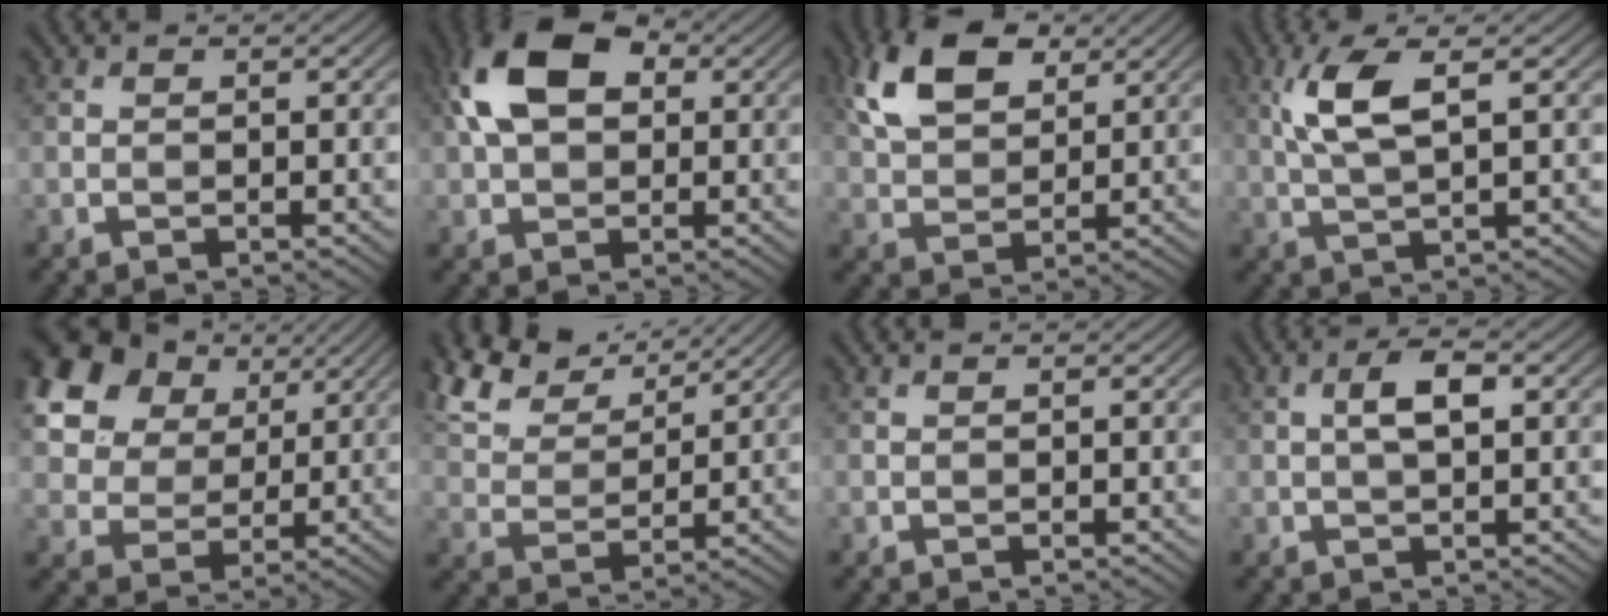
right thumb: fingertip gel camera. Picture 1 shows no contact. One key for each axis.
{"total": 10.4, "fx": 2.4, "fy": 6.6, "fz": 7.6, "tx": -0.169, "ty": 0.024, "tz": 0.034}
{"total": 9.9, "fx": 4.8, "fy": 5.7, "fz": 6.6, "tx": -0.156, "ty": 0.013, "tz": 0.093}
{"total": 6.2, "fx": 1.9, "fy": 1.7, "fz": 5.6, "tx": -0.126, "ty": 0.007, "tz": 0.038}
{"total": 15.5, "fx": 7.9, "fy": 10.7, "fz": 8.0, "tx": -0.230, "ty": 0.045, "tz": 0.163}
{"total": 10.7, "fx": 8.1, "fy": 4.4, "fz": 5.4, "tx": -0.151, "ty": 0.016, "tz": 0.144}
{"total": 0.0}
{"total": 3.4, "fx": 0.5, "fy": 1.1, "fz": 3.2, "tx": -0.062, "ty": 0.008, "tz": 0.006}